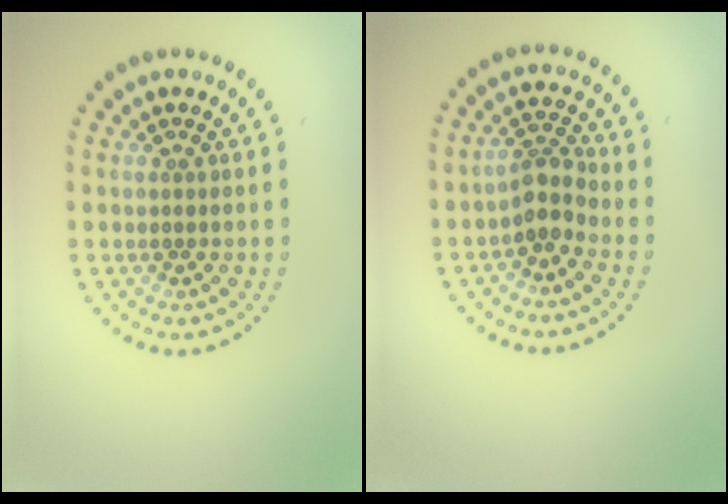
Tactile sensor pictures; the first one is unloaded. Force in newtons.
{"total": 2.5, "press": 2.0, "slide": 1.5}